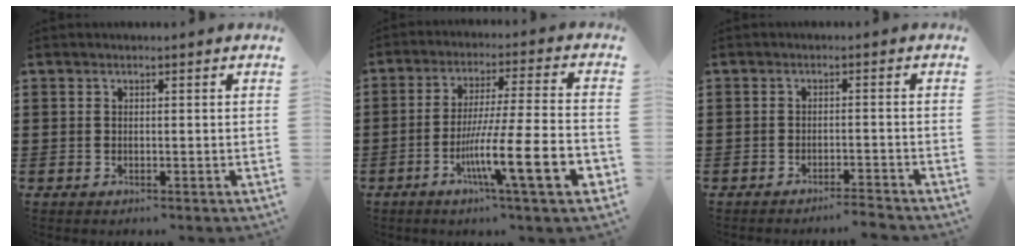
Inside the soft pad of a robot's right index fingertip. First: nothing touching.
{"total": 15.5, "force": [-5.9, 2.1, 14.2], "torque": [-0.248, -0.005, -0.098]}
{"total": 2.3, "force": [-2.2, -0.3, 0.5], "torque": [-0.010, 0.000, -0.047]}